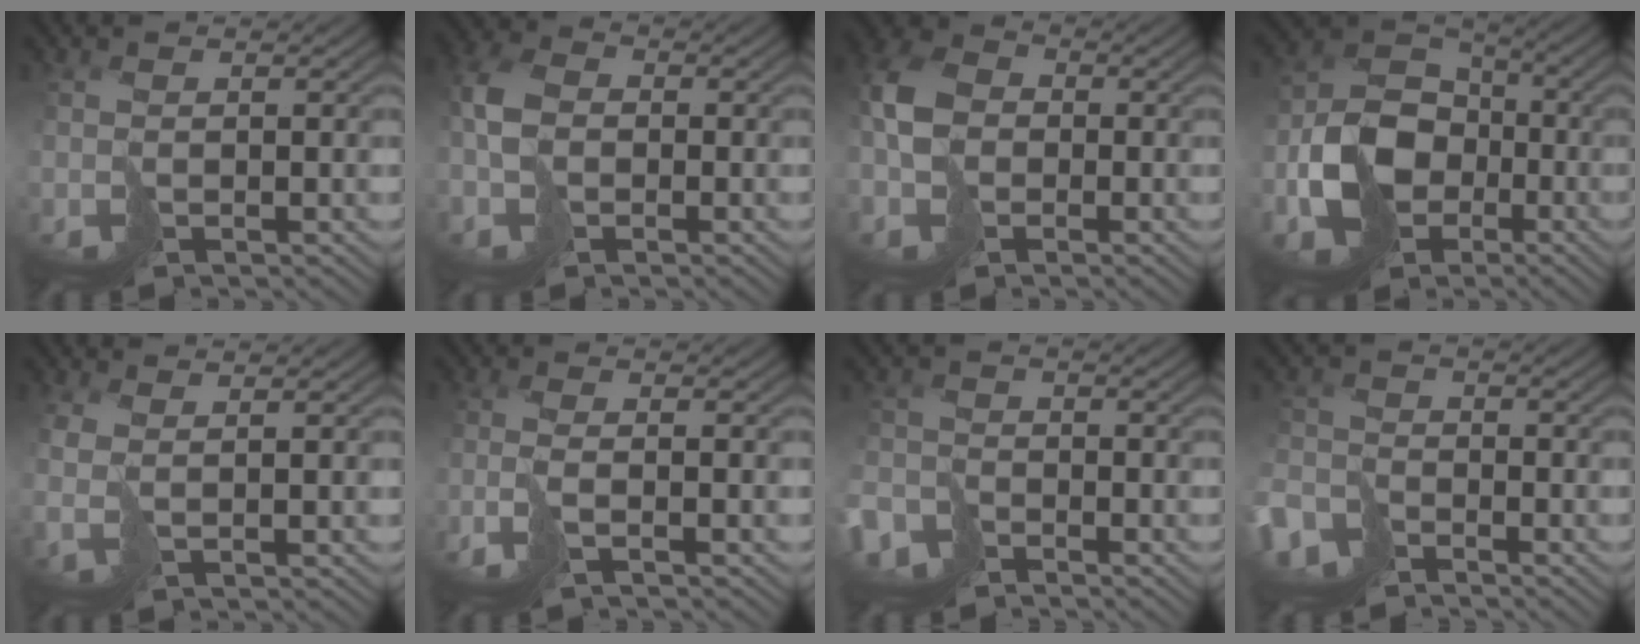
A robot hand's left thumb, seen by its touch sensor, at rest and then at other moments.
{"total": 5.2, "force": [-1.1, 3.8, 3.3], "torque": [-0.089, -0.001, -0.028]}
{"total": 7.0, "force": [-1.4, 5.4, 4.2], "torque": [-0.120, -0.004, -0.035]}
{"total": 11.3, "force": [-3.7, 8.7, 6.1], "torque": [-0.136, -0.027, -0.072]}
{"total": 2.4, "force": [0.8, 1.1, 1.9], "torque": [-0.054, 0.002, 0.018]}
{"total": 3.8, "force": [-2.0, 1.2, 3.0], "torque": [-0.069, -0.004, -0.051]}
{"total": 4.8, "force": [-3.8, 2.7, 1.1], "torque": [-0.026, -0.011, -0.083]}
{"total": 5.9, "force": [-4.5, 3.3, 1.9], "torque": [-0.050, -0.014, -0.098]}